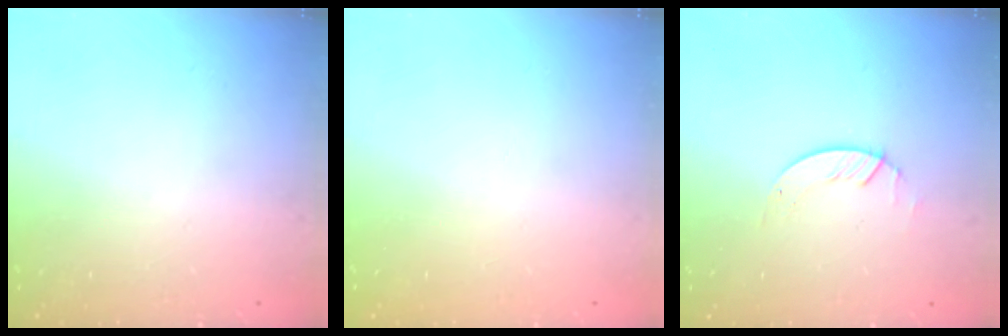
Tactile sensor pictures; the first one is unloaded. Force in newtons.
{"total": 0.0}
{"total": 1.4, "press": 1.4, "slide": 0.2}